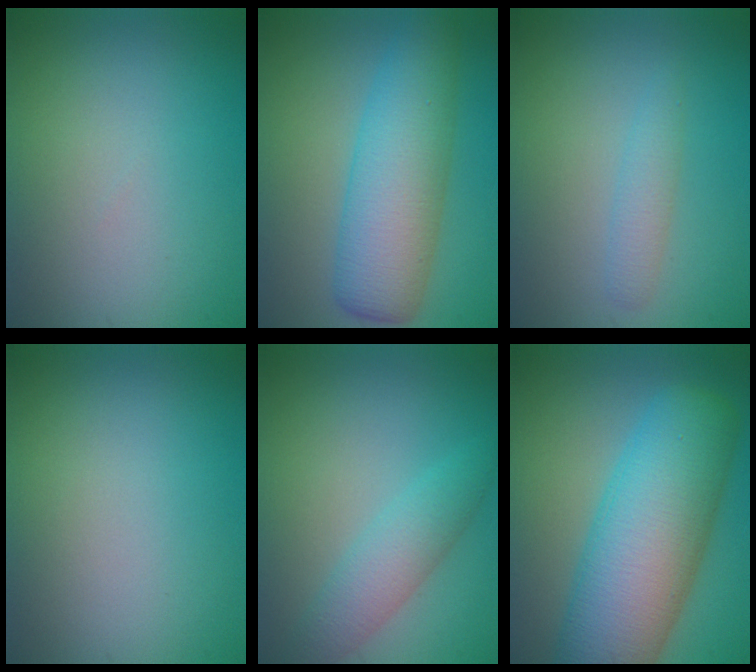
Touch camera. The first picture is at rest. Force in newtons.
{"total": 7.4, "press": 7.4, "slide": 0.3}
{"total": 1.6, "press": 1.6, "slide": 0.2}
{"total": 0.0}
{"total": 2.4, "press": 2.4, "slide": 0.2}
{"total": 11.8, "press": 11.8, "slide": 0.3}